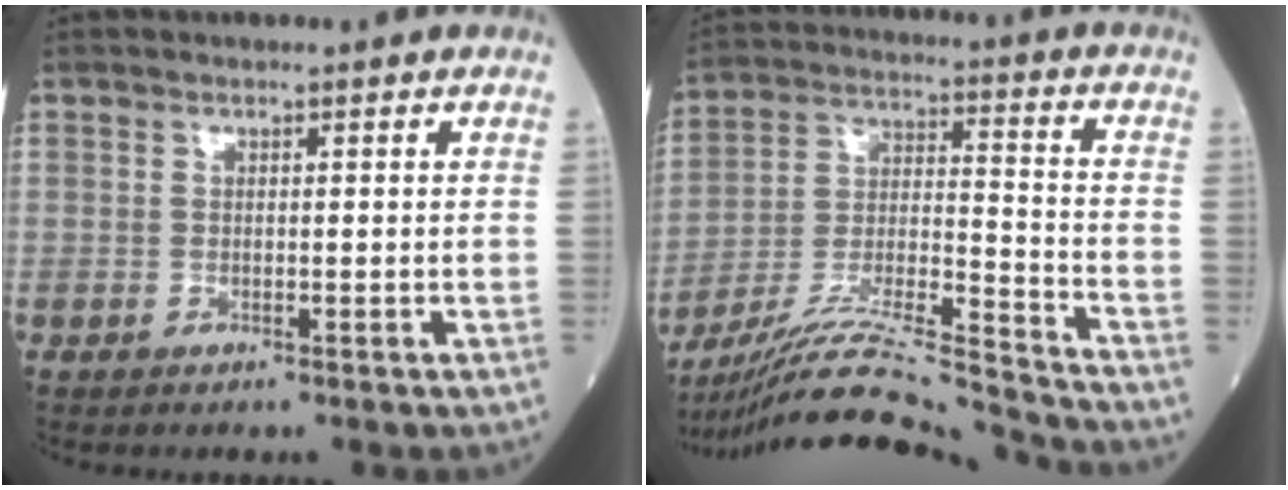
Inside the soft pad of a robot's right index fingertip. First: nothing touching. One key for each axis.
{"total": 18.7, "fx": -17.5, "fy": -1.4, "fz": 6.5, "tx": -0.137, "ty": -0.006, "tz": -0.304}